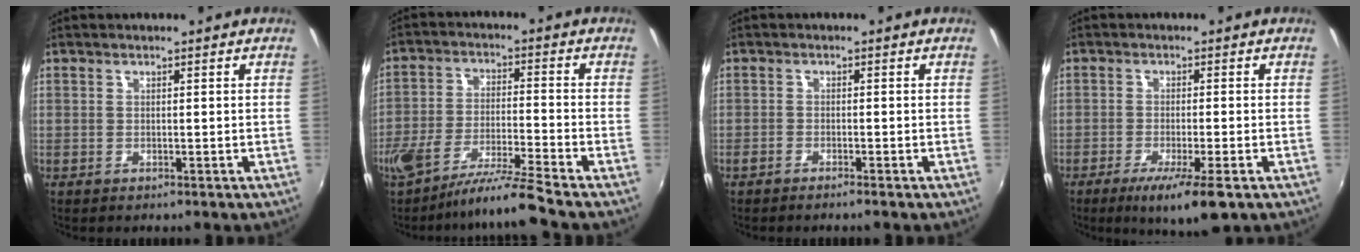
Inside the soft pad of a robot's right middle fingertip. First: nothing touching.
{"total": 9.5, "force": [-8.0, -1.5, 4.9], "torque": [-0.101, -0.006, -0.146]}
{"total": 1.6, "force": [-1.4, 0.1, 0.7], "torque": [-0.026, -0.003, -0.030]}
{"total": 8.1, "force": [-4.7, 0.6, 6.5], "torque": [-0.120, -0.022, -0.074]}